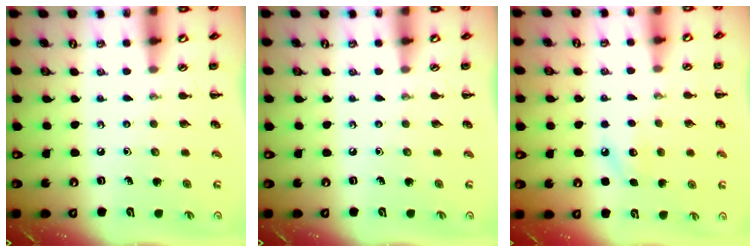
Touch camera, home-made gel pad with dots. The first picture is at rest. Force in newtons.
{"total": 0.0}
{"total": 7.1, "press": 7.0, "slide": 1.5}